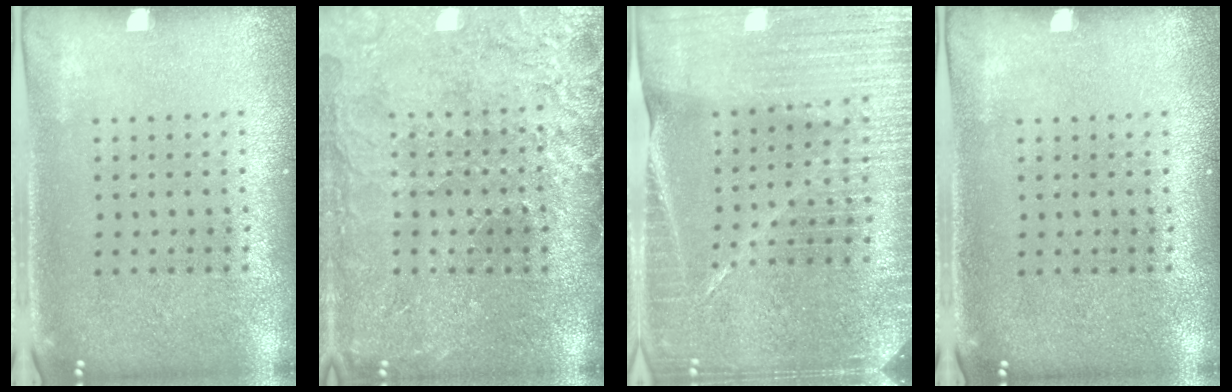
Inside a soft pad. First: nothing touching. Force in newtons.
{"total": 3.9, "press": 3.4, "slide": 1.9}
{"total": 4.8, "press": 4.4, "slide": 1.9}
{"total": 0.0}